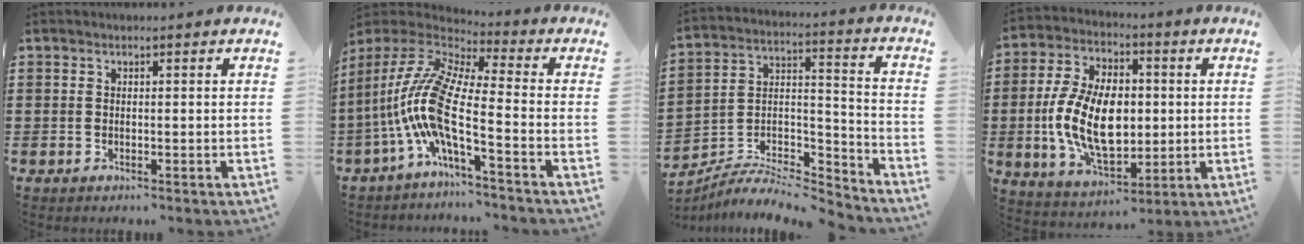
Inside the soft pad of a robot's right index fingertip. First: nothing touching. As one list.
[{"total": 11.4, "force": [-4.2, 2.4, 10.3], "torque": [-0.244, -0.028, -0.096]}, {"total": 7.1, "force": [-6.3, 2.4, 2.2], "torque": [-0.041, 0.007, -0.124]}, {"total": 13.8, "force": [-0.8, 8.1, 11.1], "torque": [-0.240, -0.001, -0.016]}]